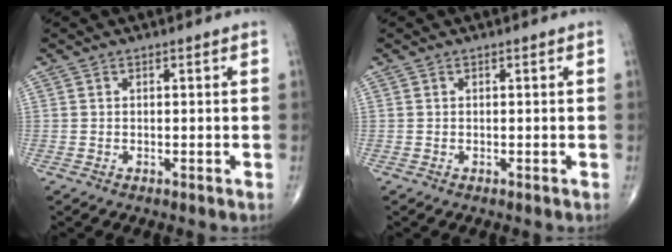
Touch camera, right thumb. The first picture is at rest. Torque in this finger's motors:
{"motor_torque": [0.00, 0.00, 0.00, 0.00, 0.00]}